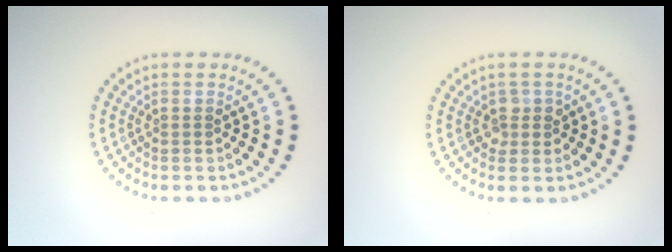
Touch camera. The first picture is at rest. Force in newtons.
{"total": 1.5, "press": 1.4, "slide": 0.7}